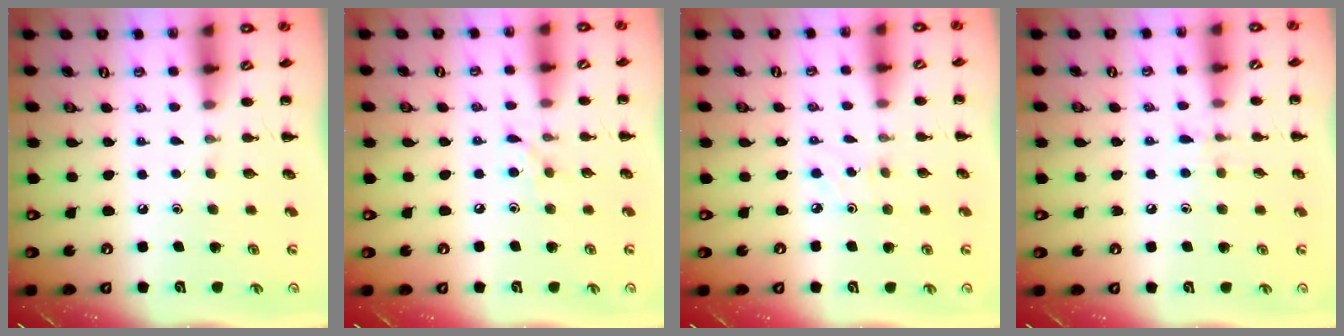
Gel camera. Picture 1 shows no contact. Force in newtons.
{"total": 6.7, "press": 6.5, "slide": 1.8}
{"total": 2.1, "press": 2.0, "slide": 0.8}
{"total": 6.8, "press": 6.5, "slide": 2.1}